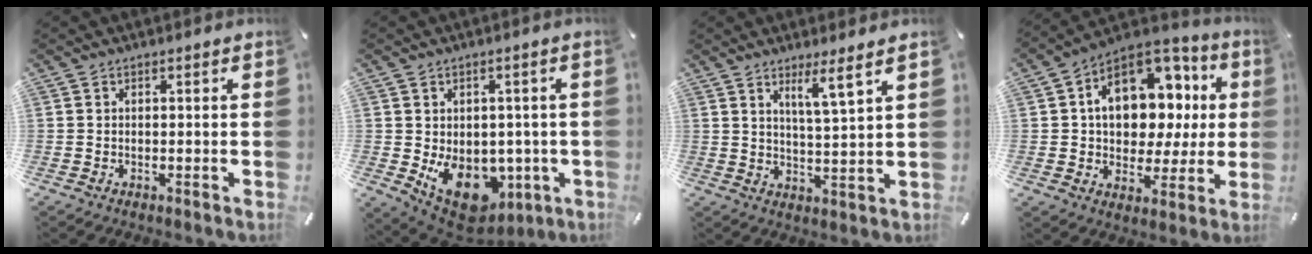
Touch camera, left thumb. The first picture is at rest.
{"total": 12.0, "force": [-3.4, 9.5, 6.5], "torque": [-0.074, -0.005, -0.050]}
{"total": 6.7, "force": [4.7, -0.3, 4.8], "torque": [-0.090, -0.024, 0.076]}
{"total": 16.7, "force": [4.1, 12.1, 10.7], "torque": [-0.167, -0.020, 0.076]}